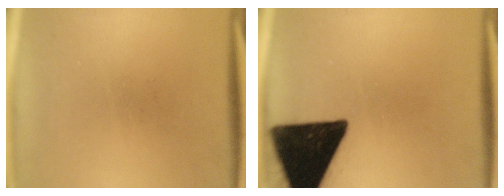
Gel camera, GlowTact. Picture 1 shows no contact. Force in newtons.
{"total": 18.9}